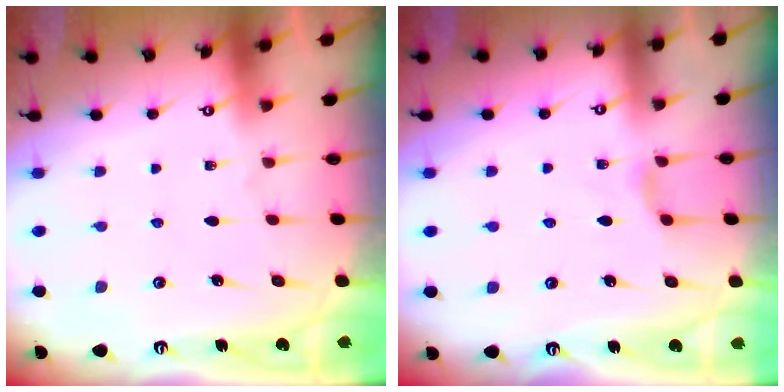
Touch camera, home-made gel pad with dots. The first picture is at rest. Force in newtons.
{"total": 2.9, "press": 2.9, "slide": 0.5}